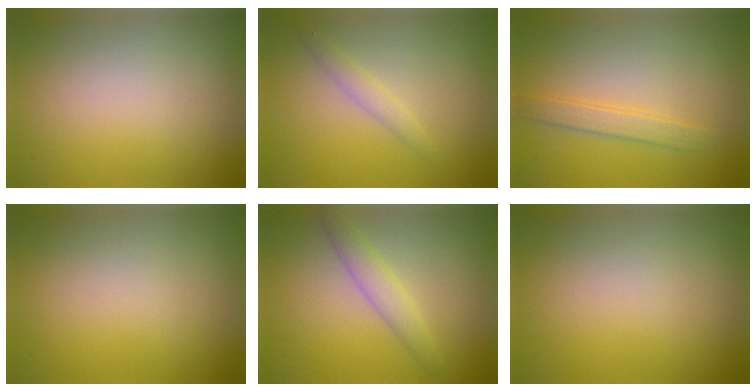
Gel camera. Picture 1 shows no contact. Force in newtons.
{"total": 1.4, "press": 1.4, "slide": 0.0}
{"total": 2.0, "press": 2.0, "slide": 0.2}
{"total": 0.0}
{"total": 2.3, "press": 2.3, "slide": 0.0}
{"total": 0.0}